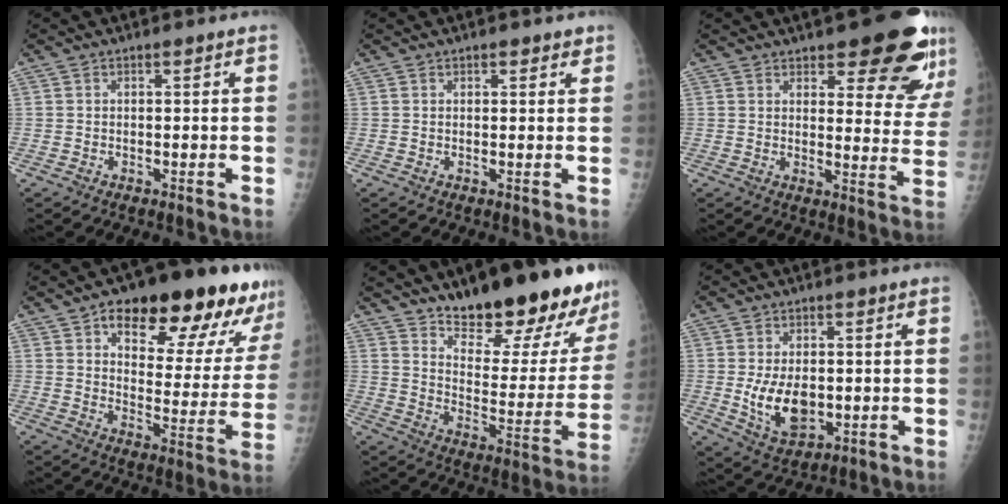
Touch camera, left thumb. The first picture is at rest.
{"total": 1.4, "force": [1.0, 0.7, 0.6], "torque": [0.003, -0.004, 0.009]}
{"total": 16.8, "force": [10.9, 5.5, 11.5], "torque": [-0.111, -0.067, 0.133]}
{"total": 23.6, "force": [14.6, 9.5, 15.9], "torque": [-0.159, -0.043, 0.207]}
{"total": 24.2, "force": [18.6, 6.9, 13.9], "torque": [-0.153, -0.118, 0.265]}
{"total": 9.3, "force": [-0.7, 5.7, 7.3], "torque": [-0.112, -0.014, 0.002]}